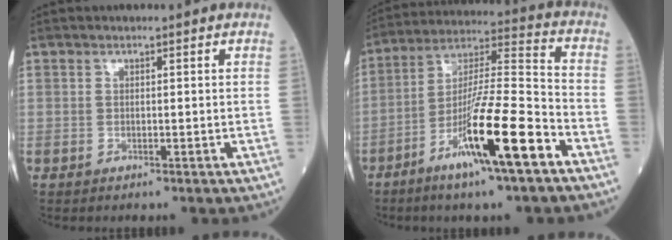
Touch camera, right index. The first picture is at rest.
{"total": 16.0, "force": [-8.0, 0.4, 13.9], "torque": [-0.257, -0.019, -0.142]}